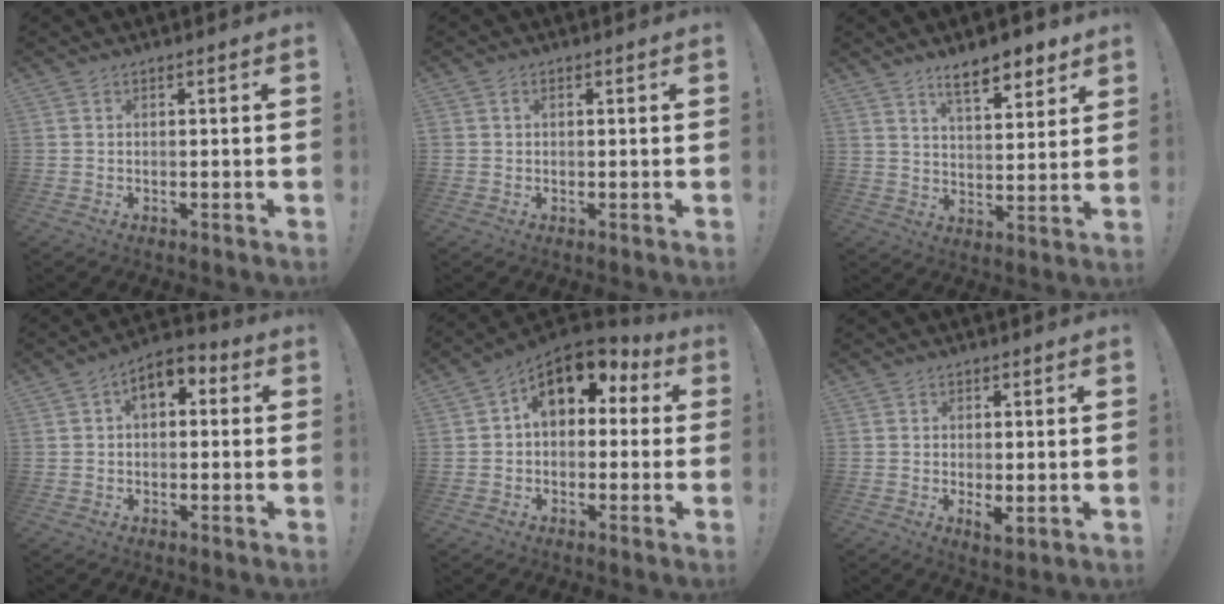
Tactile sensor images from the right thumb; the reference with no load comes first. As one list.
[{"total": 0.7, "force": [0.1, 0.7, 0.1], "torque": [-0.005, 0.004, 0.004]}, {"total": 10.4, "force": [7.5, 3.4, 6.3], "torque": [-0.089, -0.042, 0.131]}, {"total": 6.7, "force": [1.8, 4.2, 5.0], "torque": [-0.073, 0.001, 0.032]}, {"total": 11.5, "force": [5.0, 7.0, 7.6], "torque": [-0.104, -0.022, 0.095]}, {"total": 3.4, "force": [0.3, 1.3, 3.2], "torque": [-0.045, -0.010, 0.006]}]